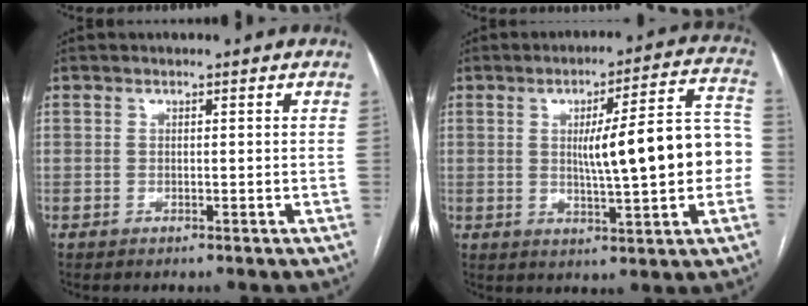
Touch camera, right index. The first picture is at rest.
{"total": 14.3, "force": [-0.3, 2.2, 14.1], "torque": [-0.188, 0.033, 0.000]}